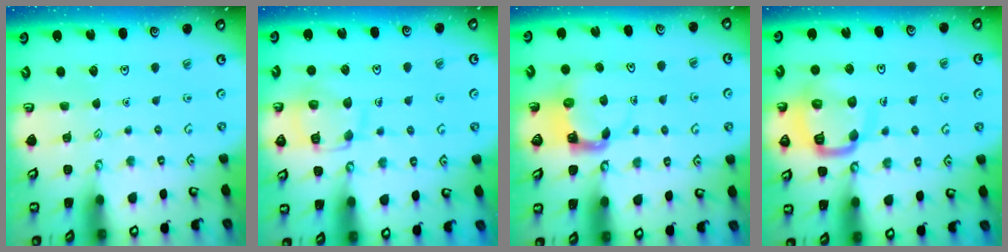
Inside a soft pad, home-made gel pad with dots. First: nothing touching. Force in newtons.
{"total": 12.7, "press": 12.7, "slide": 1.3}
{"total": 4.0, "press": 3.9, "slide": 0.7}
{"total": 13.8, "press": 13.8, "slide": 1.5}